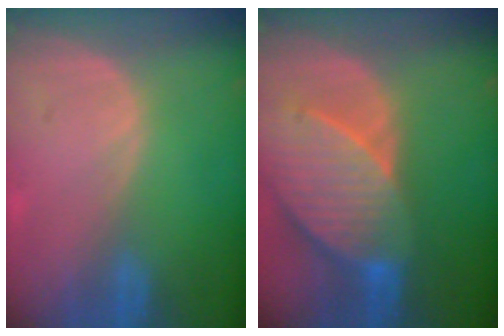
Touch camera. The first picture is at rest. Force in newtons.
{"total": 10.2, "press": 9.0, "slide": 4.8}